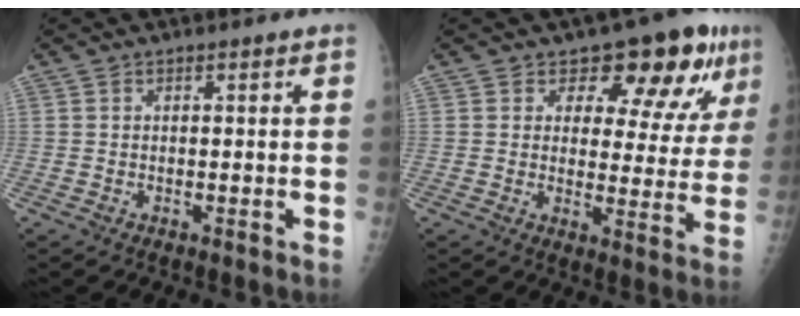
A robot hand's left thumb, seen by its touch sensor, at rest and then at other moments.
{"total": 12.7, "force": [8.0, 6.6, 7.4], "torque": [-0.041, -0.042, 0.099]}